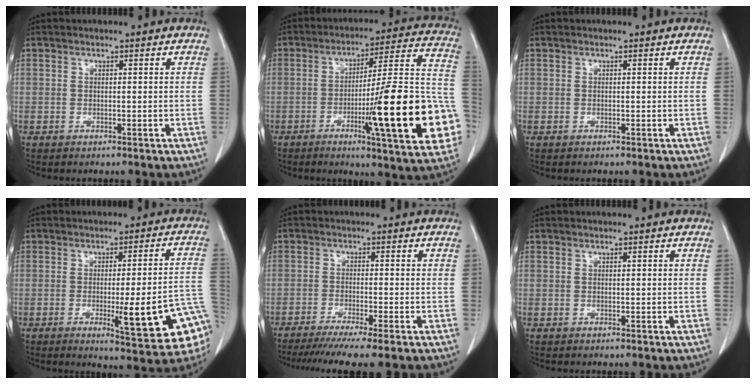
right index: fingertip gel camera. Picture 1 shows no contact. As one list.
[{"total": 23.0, "force": [-6.5, 1.5, 22.0], "torque": [-0.242, 0.007, -0.092]}, {"total": 0.0}, {"total": 15.6, "force": [-4.8, 1.6, 14.8], "torque": [-0.119, 0.008, -0.048]}, {"total": 9.1, "force": [-7.3, -0.9, 5.3], "torque": [-0.069, -0.023, -0.113]}, {"total": 0.0}]